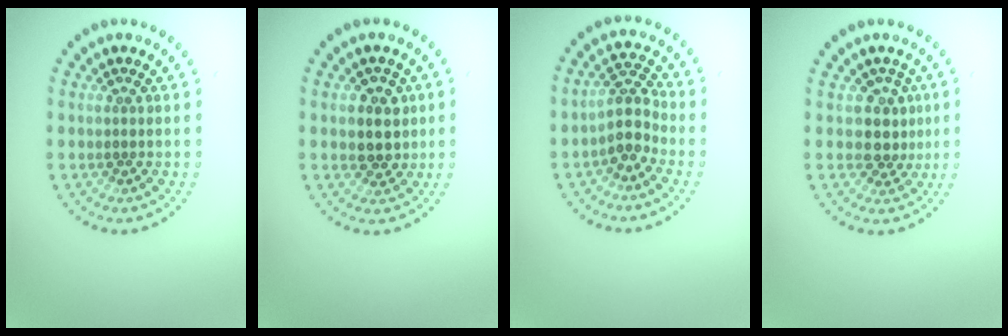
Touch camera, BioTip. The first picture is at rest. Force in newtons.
{"total": 3.0, "press": 2.8, "slide": 0.9}
{"total": 2.9, "press": 2.4, "slide": 1.7}
{"total": 2.7, "press": 2.2, "slide": 1.5}